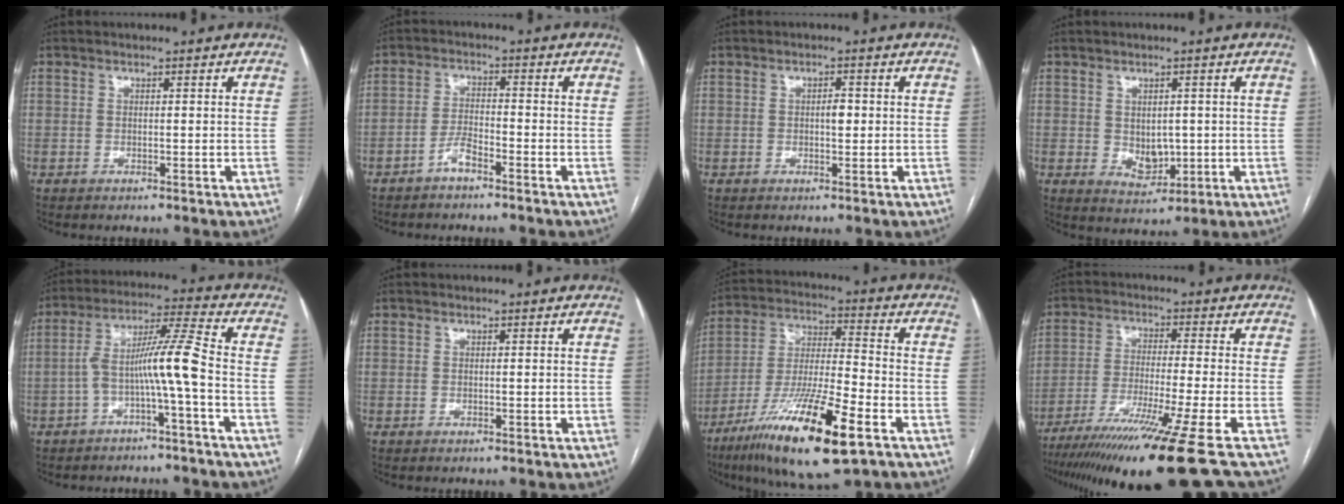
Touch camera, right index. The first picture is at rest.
{"total": 3.1, "force": [-2.3, 0.6, 1.9], "torque": [-0.040, 0.006, -0.045]}
{"total": 1.8, "force": [0.0, 0.8, 1.6], "torque": [-0.026, 0.003, 0.002]}
{"total": 4.6, "force": [0.0, 3.2, 3.4], "torque": [-0.052, -0.004, 0.016]}
{"total": 8.9, "force": [-2.6, -0.7, 8.4], "torque": [-0.150, 0.030, -0.045]}
{"total": 0.0}
{"total": 19.1, "force": [-10.2, 2.1, 16.1], "torque": [-0.305, -0.039, -0.178]}
{"total": 18.5, "force": [-13.9, -2.7, 12.0], "torque": [-0.178, -0.057, -0.227]}